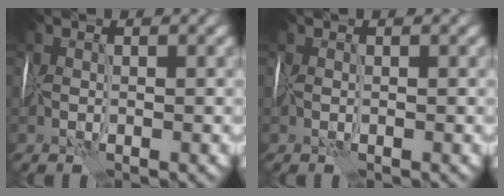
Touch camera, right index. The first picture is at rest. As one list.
[{"total": 0.0}]